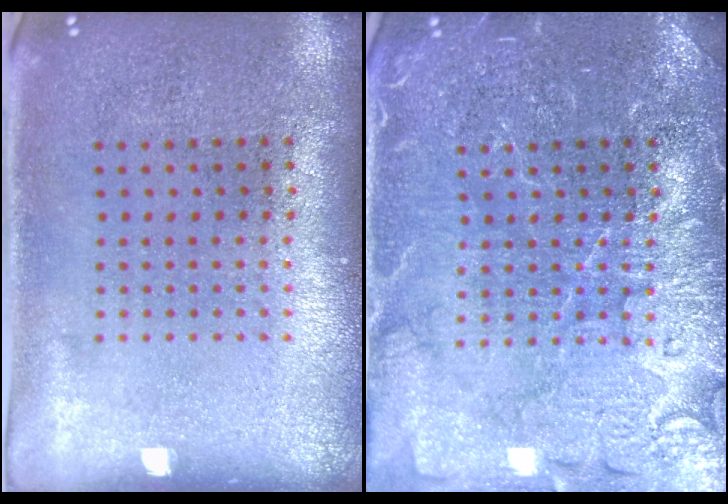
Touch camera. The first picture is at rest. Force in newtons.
{"total": 4.3, "press": 4.3, "slide": 0.6}